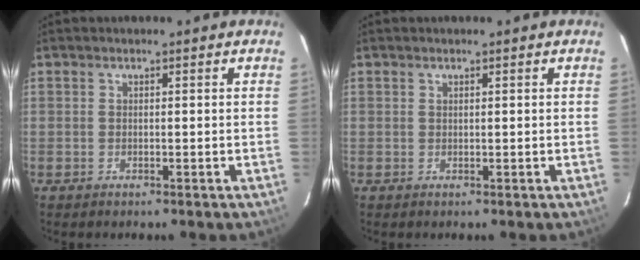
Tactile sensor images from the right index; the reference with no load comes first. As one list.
[{"total": 0.0}]